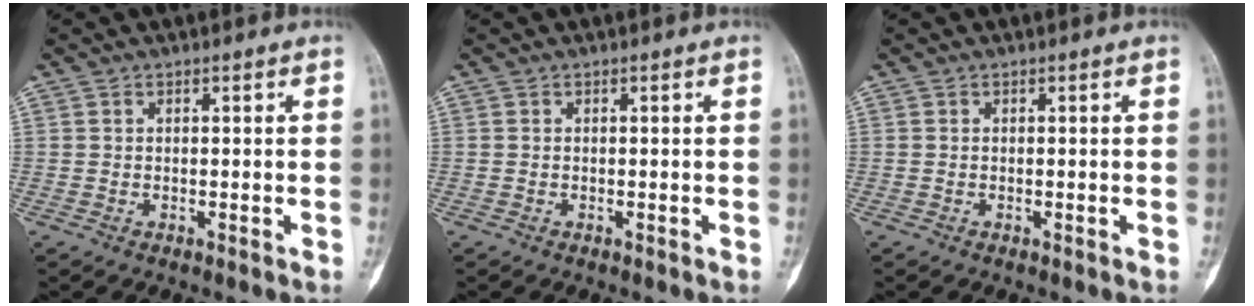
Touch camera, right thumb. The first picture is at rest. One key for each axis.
{"total": 0.0}
{"total": 0.0}